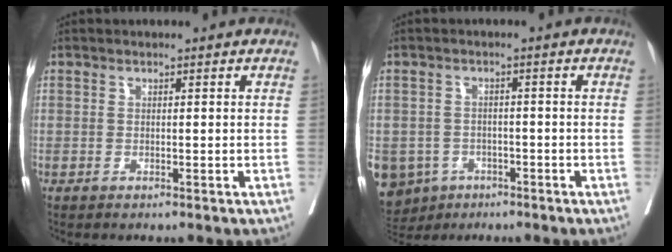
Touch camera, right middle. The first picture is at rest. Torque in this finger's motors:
{"motor_torque": [0.71, 0.00, 1.05, 0.21]}